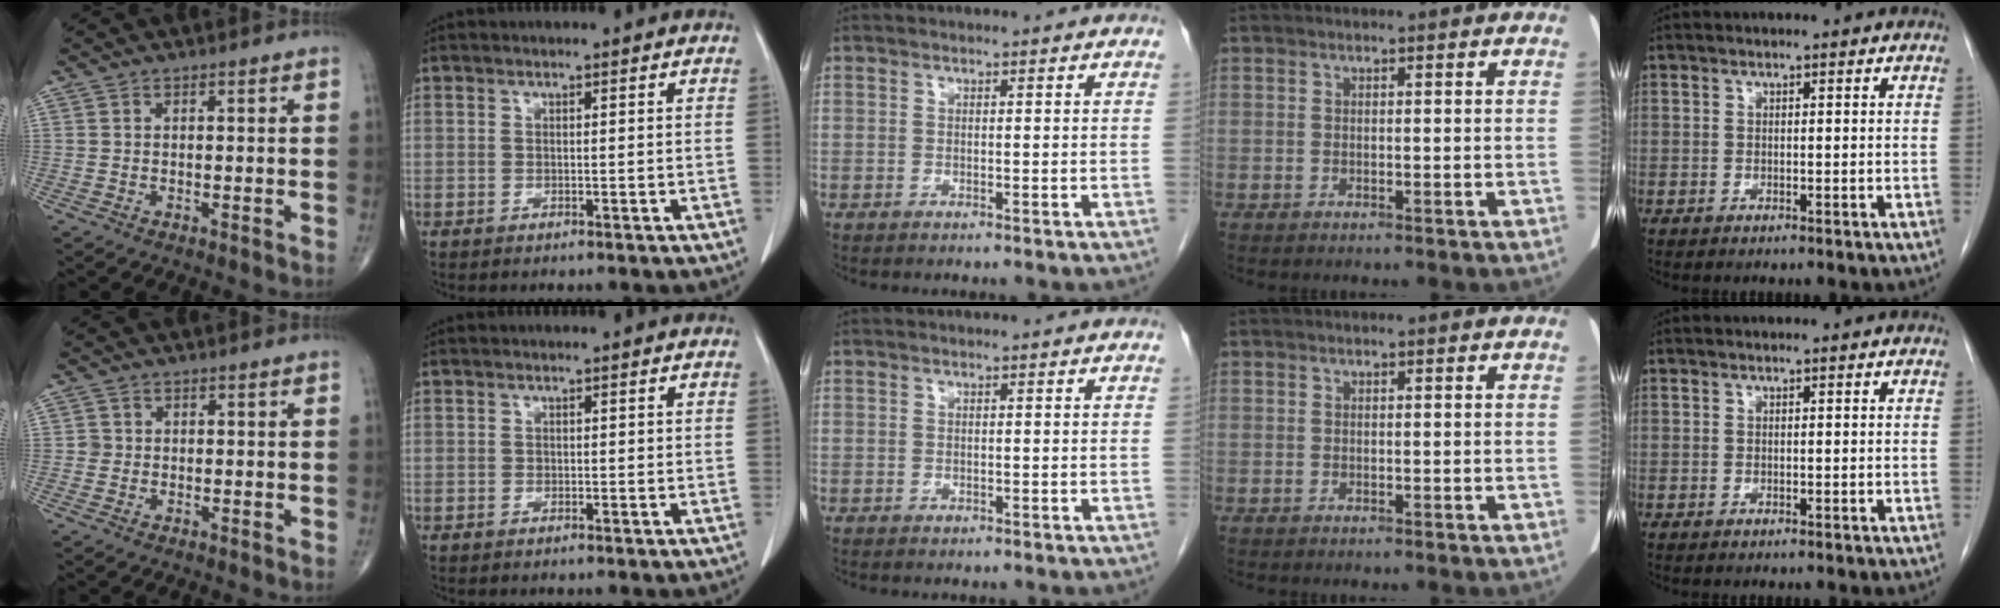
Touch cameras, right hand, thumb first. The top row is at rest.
{"thumb": {"total": 1.2, "force": [-0.1, 1.2, 0.1], "torque": [0.006, 0.004, -0.003]}}